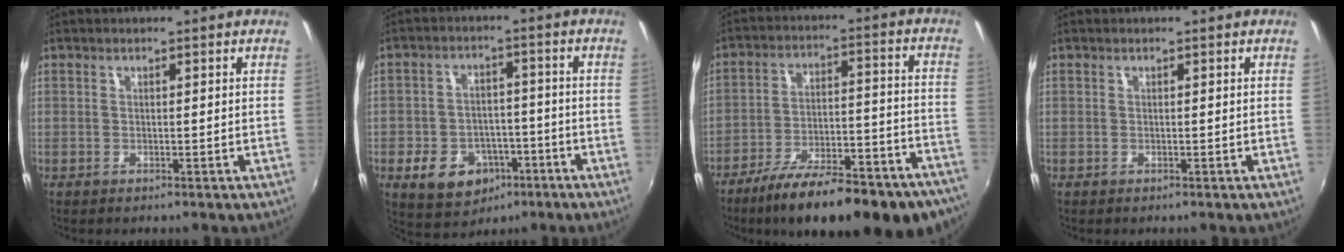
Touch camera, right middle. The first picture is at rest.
{"total": 11.4, "force": [-5.7, 8.2, 5.5], "torque": [-0.130, 0.015, -0.072]}
{"total": 27.4, "force": [-21.3, 8.1, 15.3], "torque": [-0.238, -0.028, -0.289]}
{"total": 0.0}